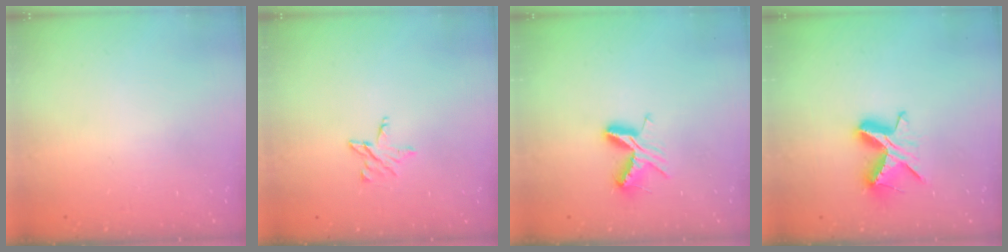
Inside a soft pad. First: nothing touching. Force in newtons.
{"total": 4.2, "press": 4.2, "slide": 0.4}
{"total": 7.6, "press": 7.6, "slide": 0.6}
{"total": 8.5, "press": 8.5, "slide": 0.4}